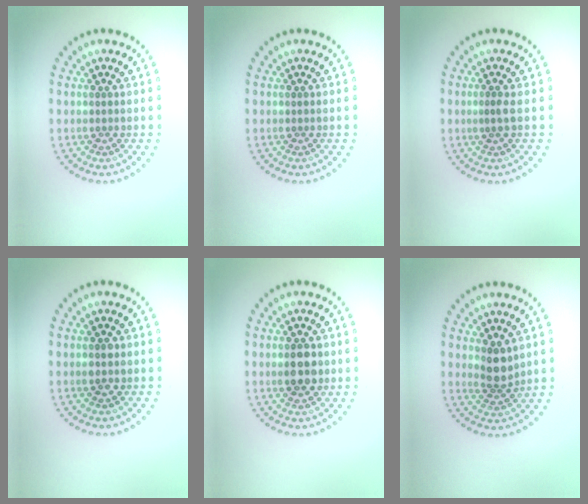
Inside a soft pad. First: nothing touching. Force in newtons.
{"total": 0.0}
{"total": 0.9, "press": 0.5, "slide": 0.7}
{"total": 1.6, "press": 1.6, "slide": 0.1}
{"total": 2.6, "press": 2.6, "slide": 0.2}
{"total": 2.4, "press": 2.0, "slide": 1.4}